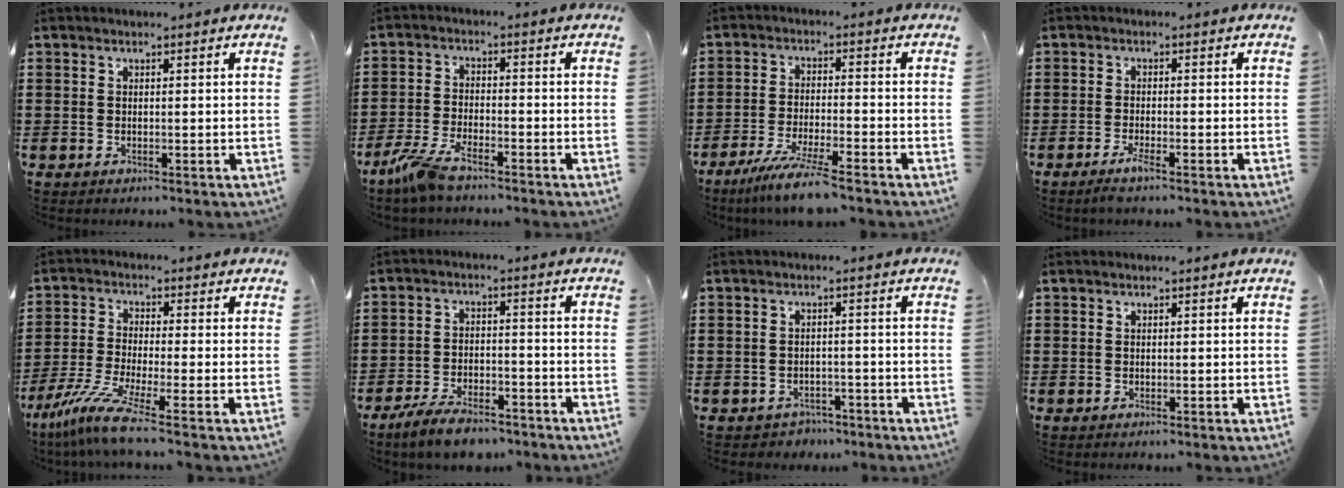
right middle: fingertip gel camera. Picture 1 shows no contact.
{"total": 5.4, "force": [-4.2, 1.1, 3.2], "torque": [-0.085, -0.009, -0.086]}
{"total": 6.5, "force": [-5.4, -0.3, 3.6], "torque": [-0.074, -0.019, -0.101]}
{"total": 2.1, "force": [-1.4, 0.1, 1.6], "torque": [-0.035, -0.004, -0.027]}
{"total": 7.1, "force": [-4.8, 0.1, 5.2], "torque": [-0.128, -0.025, -0.097]}
{"total": 6.1, "force": [-5.2, 1.5, 2.7], "torque": [-0.054, 0.004, -0.101]}
{"total": 1.8, "force": [-1.6, 0.7, -0.1], "torque": [-0.006, 0.003, -0.039]}
{"total": 0.0}